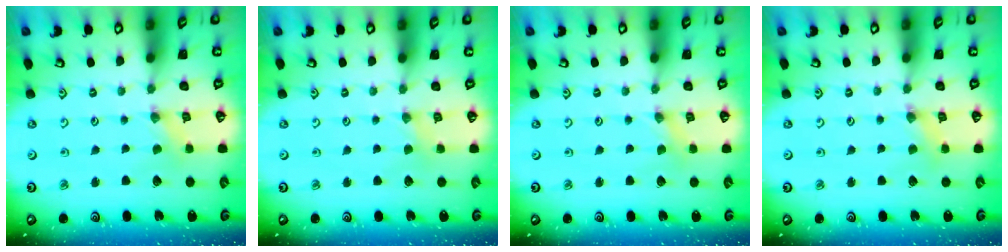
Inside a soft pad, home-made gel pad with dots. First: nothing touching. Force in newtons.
{"total": 1.6, "press": 1.5, "slide": 0.4}
{"total": 0.0}
{"total": 1.3, "press": 1.3, "slide": 0.3}